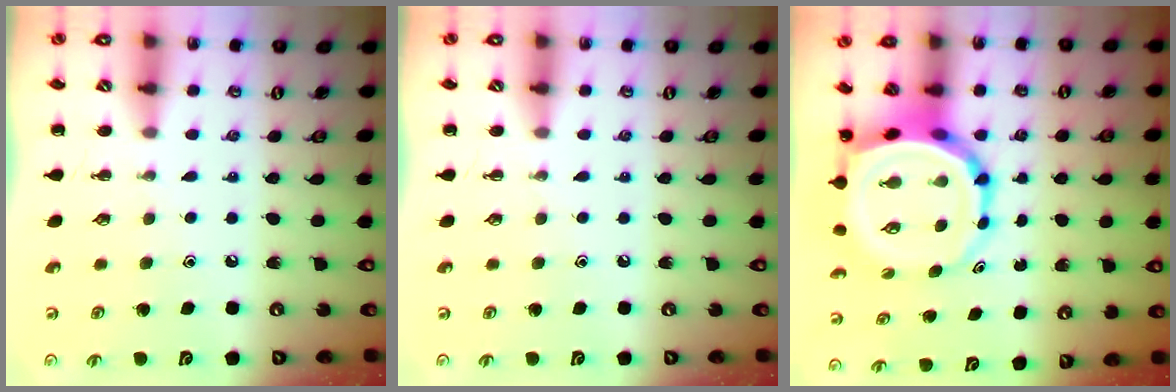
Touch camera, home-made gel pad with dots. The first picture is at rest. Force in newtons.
{"total": 0.0}
{"total": 10.0, "press": 9.6, "slide": 3.0}